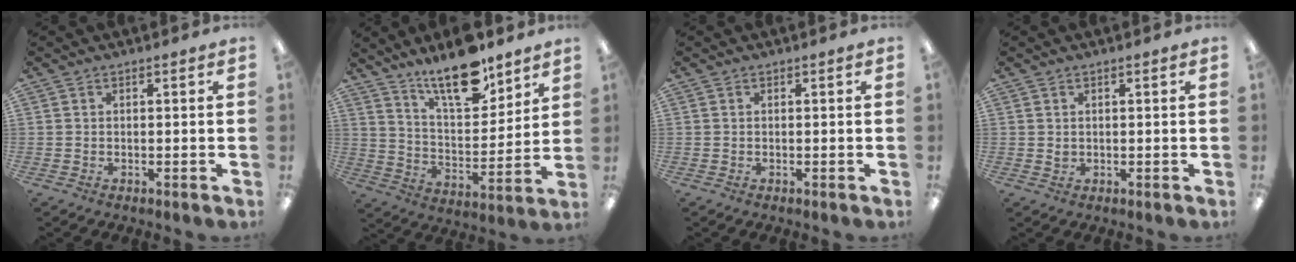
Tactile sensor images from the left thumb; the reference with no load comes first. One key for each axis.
{"total": 16.4, "fx": 12.8, "fy": 5.8, "fz": 8.5, "tx": -0.138, "ty": -0.080, "tz": 0.219}
{"total": 0.0}
{"total": 1.0, "fx": 0.3, "fy": 0.8, "fz": 0.6, "tx": -0.013, "ty": 0.004, "tz": 0.004}